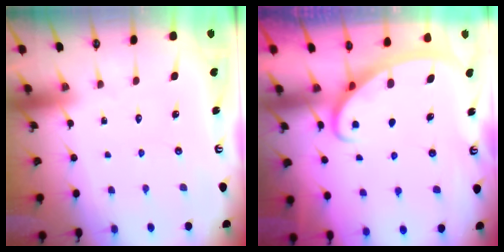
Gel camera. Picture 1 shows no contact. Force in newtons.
{"total": 2.6, "press": 2.6, "slide": 0.4}